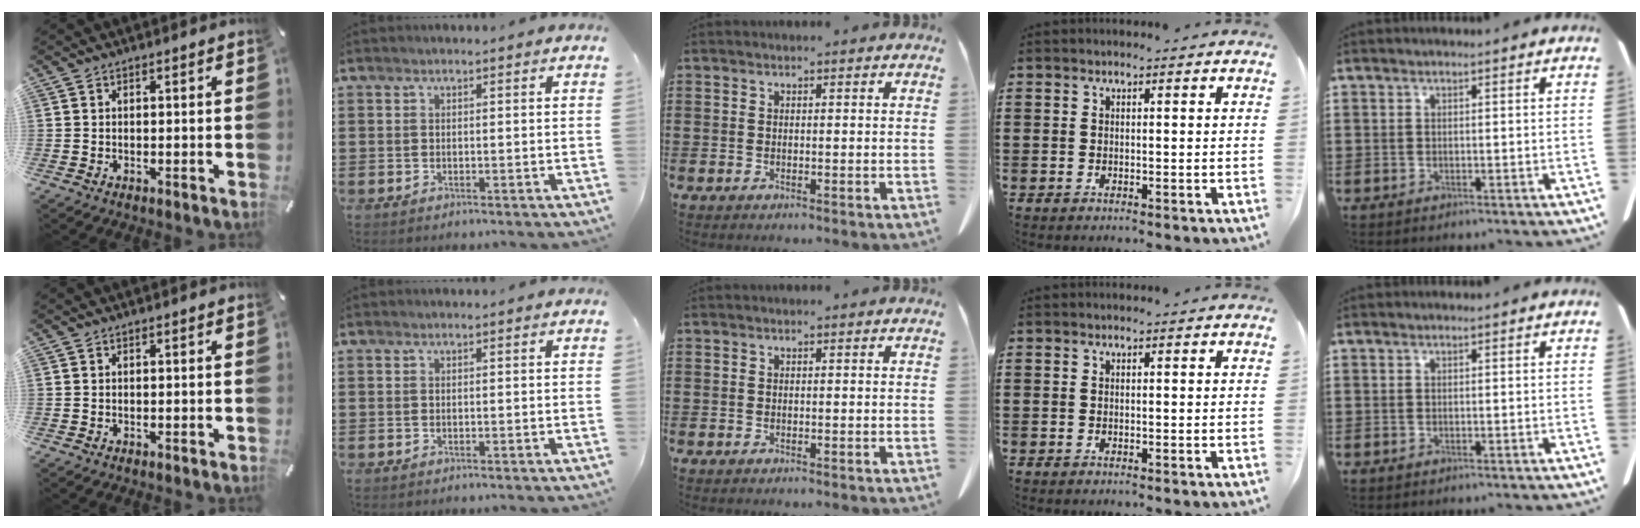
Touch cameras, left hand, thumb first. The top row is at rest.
{}